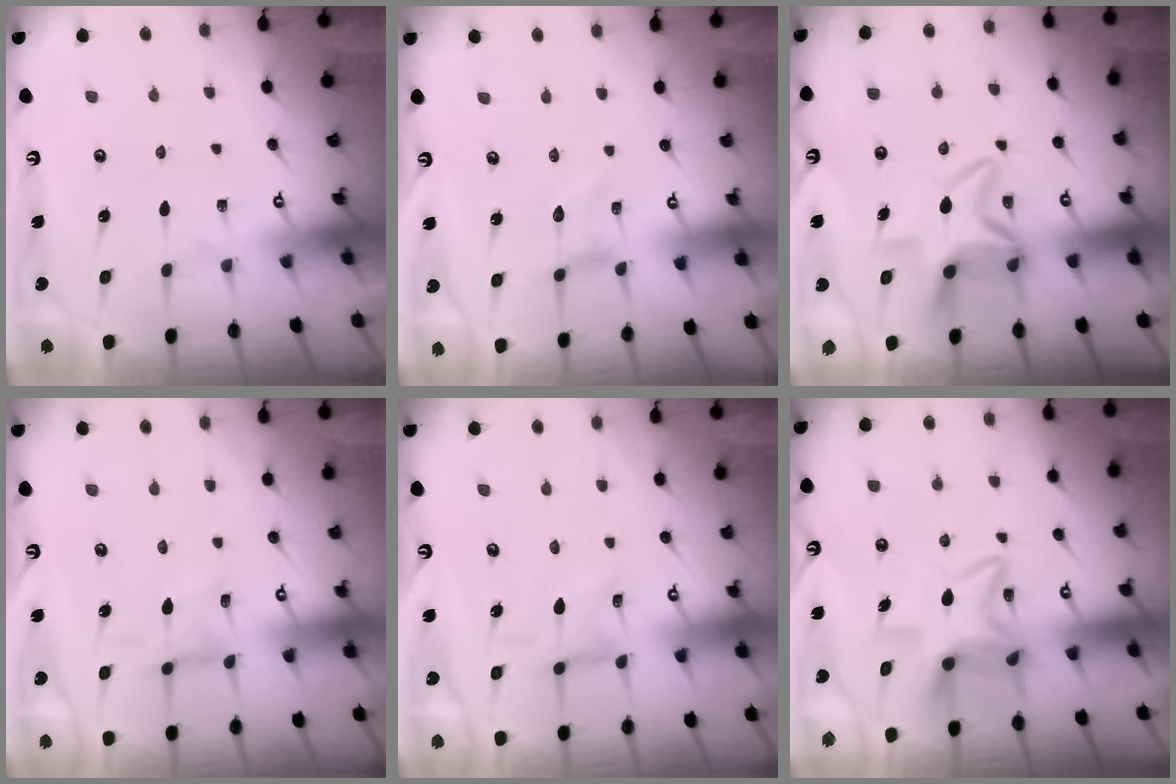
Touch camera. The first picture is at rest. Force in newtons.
{"total": 0.0}
{"total": 8.2, "press": 8.2, "slide": 1.1}
{"total": 0.9, "press": 0.9, "slide": 0.0}
{"total": 0.5, "press": 0.5, "slide": 0.3}
{"total": 9.2, "press": 9.1, "slide": 1.3}